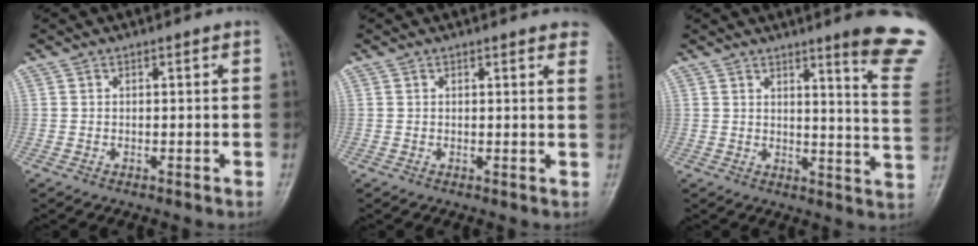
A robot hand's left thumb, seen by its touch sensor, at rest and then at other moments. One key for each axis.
{"total": 5.3, "fx": 4.5, "fy": 1.2, "fz": 2.6, "tx": -0.012, "ty": -0.010, "tz": 0.034}
{"total": 14.0, "fx": 9.8, "fy": 0.6, "fz": 9.9, "tx": -0.102, "ty": -0.077, "tz": 0.111}